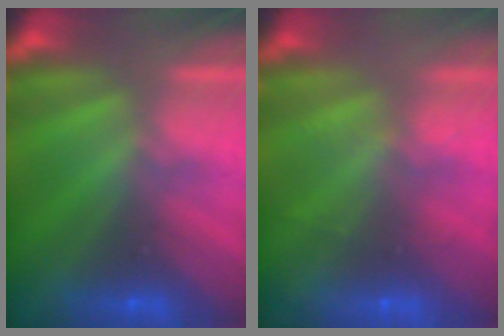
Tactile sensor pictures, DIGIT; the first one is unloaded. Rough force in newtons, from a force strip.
{"total": 2.0}